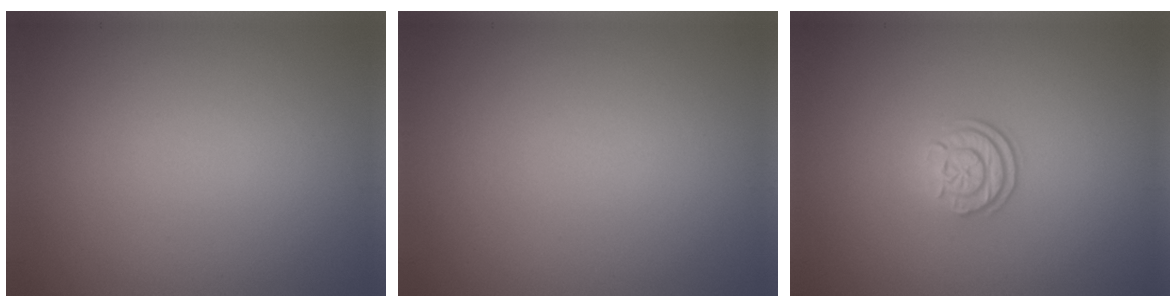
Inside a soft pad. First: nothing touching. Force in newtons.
{"total": 0.0}
{"total": 2.4, "press": 1.8, "slide": 1.5}